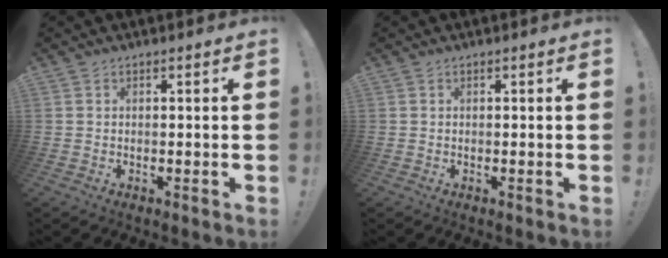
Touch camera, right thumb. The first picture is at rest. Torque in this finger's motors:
{"motor_torque": [0.00, 0.00, 0.00, 0.00, 0.00]}